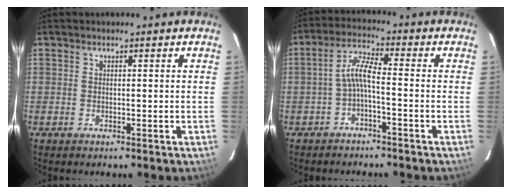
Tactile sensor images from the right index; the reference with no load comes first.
{"total": 4.5, "force": [-1.9, 0.5, 4.0], "torque": [-0.096, 0.014, -0.037]}